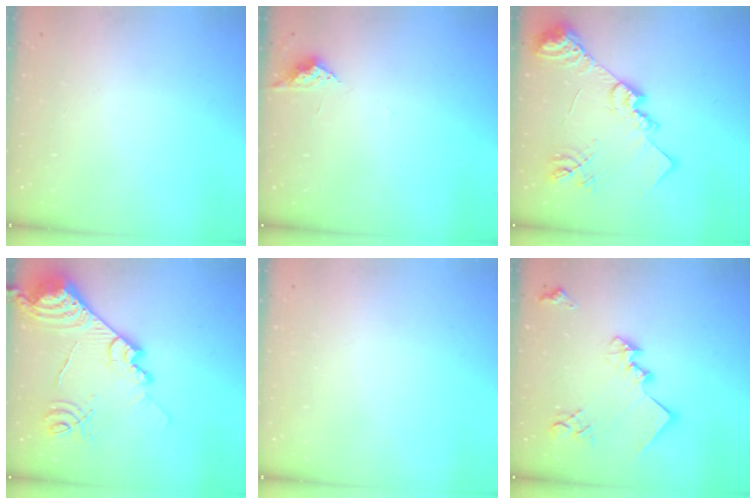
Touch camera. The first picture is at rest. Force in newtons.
{"total": 3.7, "press": 3.7, "slide": 0.5}
{"total": 20.8, "press": 20.8, "slide": 1.8}
{"total": 19.6, "press": 19.5, "slide": 1.9}
{"total": 0.0}
{"total": 16.8, "press": 16.8, "slide": 0.5}